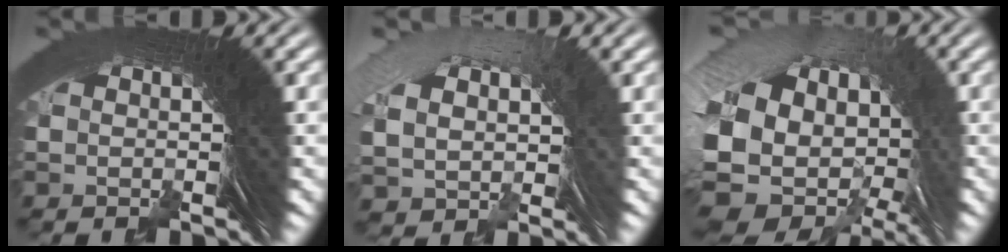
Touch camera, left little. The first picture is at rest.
{"total": 3.6, "force": [0.4, 2.6, 2.4], "torque": [-0.066, -0.008, 0.023]}
{"total": 9.2, "force": [-1.9, 6.8, 5.9], "torque": [-0.143, -0.035, -0.019]}